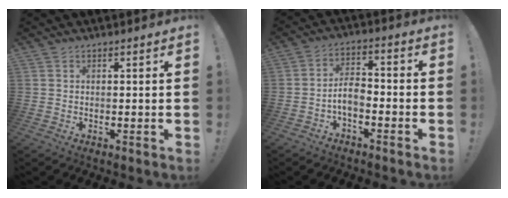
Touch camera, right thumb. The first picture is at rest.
{"total": 6.2, "force": [-2.8, 3.2, 4.5], "torque": [-0.087, 0.006, -0.052]}